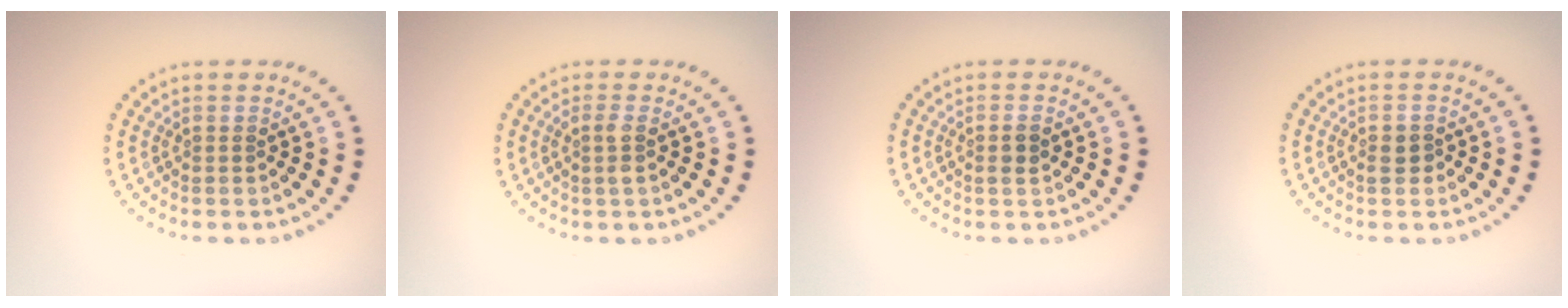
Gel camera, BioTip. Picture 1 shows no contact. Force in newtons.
{"total": 1.4, "press": 1.3, "slide": 0.6}
{"total": 1.2, "press": 1.2, "slide": 0.4}
{"total": 1.5, "press": 1.5, "slide": 0.2}